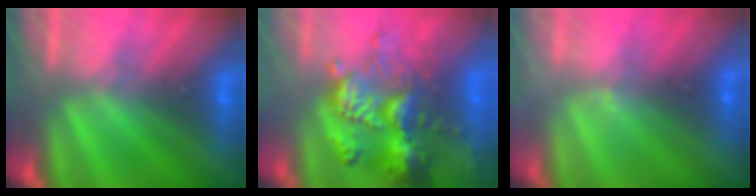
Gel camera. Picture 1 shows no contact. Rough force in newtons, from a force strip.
{"total": 5.9}
{"total": 2.4}